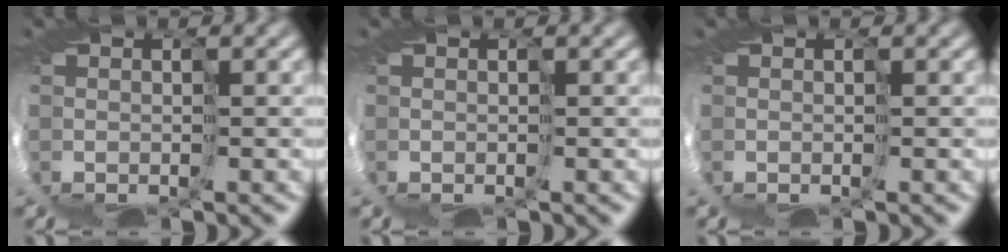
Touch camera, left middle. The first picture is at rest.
{"total": 0.0}
{"total": 0.0}